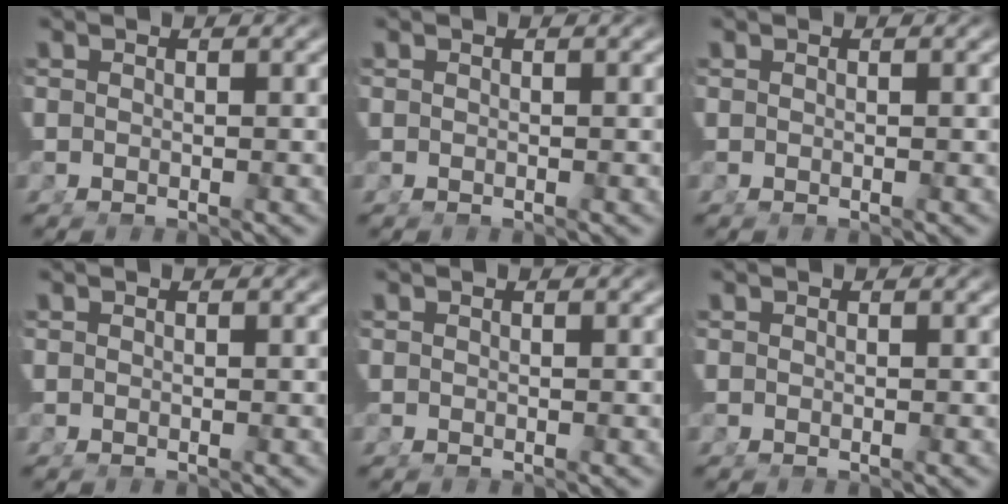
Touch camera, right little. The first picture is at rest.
{"total": 0.0}
{"total": 0.0}
{"total": 0.0}
{"total": 0.0}
{"total": 0.0}